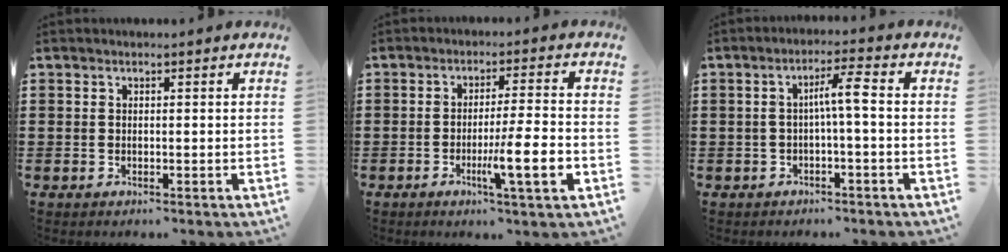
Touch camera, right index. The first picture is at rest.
{"total": 8.6, "force": [-2.9, 0.6, 8.0], "torque": [-0.127, -0.005, -0.047]}
{"total": 4.4, "force": [-0.4, 0.3, 4.3], "torque": [-0.082, 0.007, -0.015]}